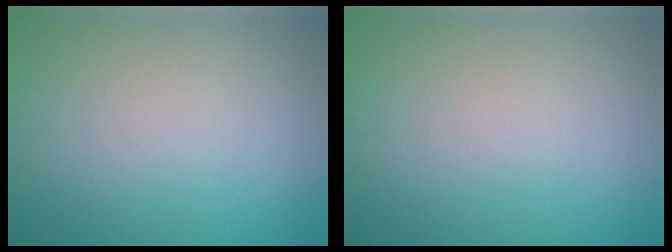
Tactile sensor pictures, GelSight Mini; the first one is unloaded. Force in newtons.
{"total": 0.0}